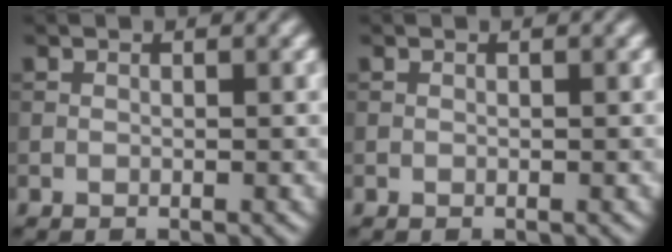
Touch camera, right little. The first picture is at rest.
{"total": 0.0}